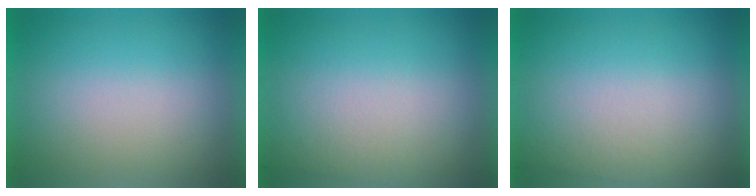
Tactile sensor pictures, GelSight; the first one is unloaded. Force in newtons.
{"total": 2.1}
{"total": 2.2}